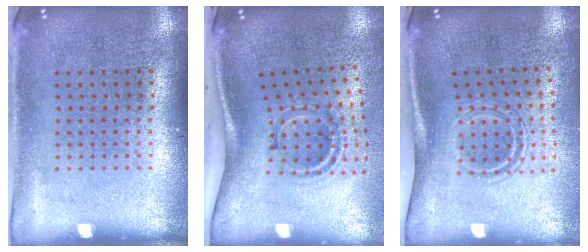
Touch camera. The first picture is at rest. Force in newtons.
{"total": 1.9, "press": 1.2, "slide": 1.5}
{"total": 1.7, "press": 1.0, "slide": 1.3}